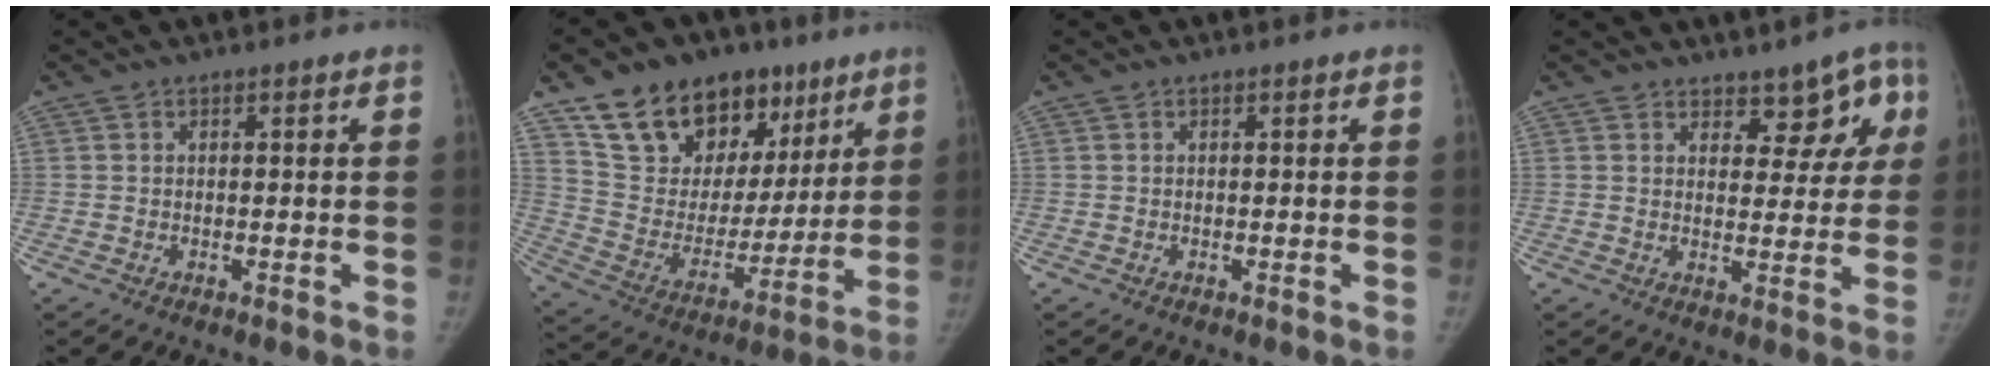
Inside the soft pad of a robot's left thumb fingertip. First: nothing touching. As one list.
[{"total": 24.1, "force": [14.5, 15.3, 11.7], "torque": [-0.147, -0.024, 0.252]}, {"total": 0.0}, {"total": 7.0, "force": [4.1, 4.2, 3.8], "torque": [0.004, -0.017, 0.050]}]